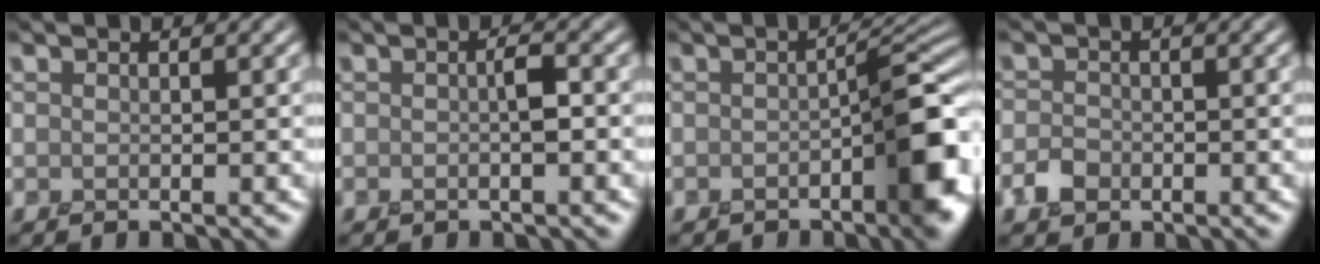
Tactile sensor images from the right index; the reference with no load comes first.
{"total": 1.1, "force": [-0.2, 0.4, 1.1], "torque": [-0.020, 0.006, -0.002]}
{"total": 6.9, "force": [-2.4, 2.9, 5.8], "torque": [-0.067, 0.005, -0.040]}
{"total": 1.3, "force": [-0.6, 1.1, 0.3], "torque": [0.001, 0.006, -0.015]}